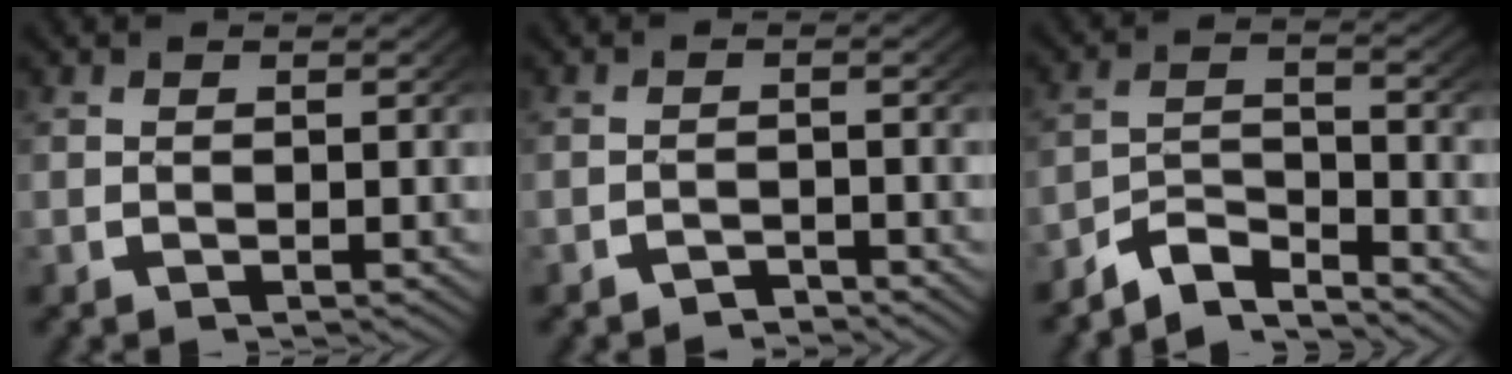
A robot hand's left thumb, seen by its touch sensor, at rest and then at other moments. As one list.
[{"total": 1.7, "force": [-1.7, 0.3, 0.2], "torque": [-0.001, -0.006, -0.028]}, {"total": 5.9, "force": [-4.2, 3.0, 2.8], "torque": [-0.051, -0.017, -0.073]}]